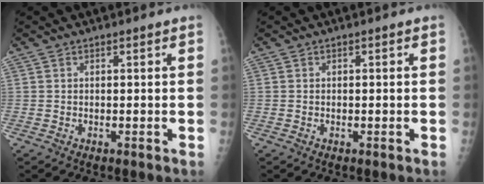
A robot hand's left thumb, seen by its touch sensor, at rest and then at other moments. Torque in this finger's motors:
{"motor_torque": [-0.01, 0.01, 0.00, 0.00, 0.00]}